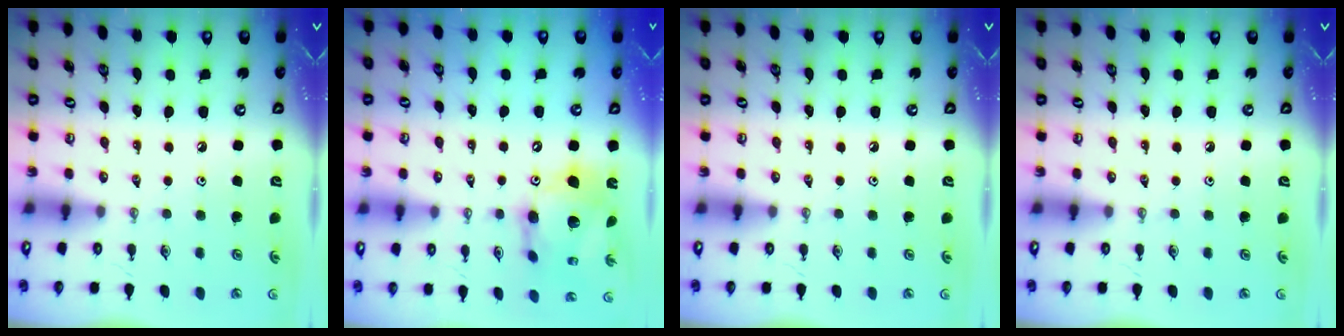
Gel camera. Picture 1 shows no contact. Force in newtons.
{"total": 15.2, "press": 15.1, "slide": 1.4}
{"total": 0.0}
{"total": 0.0}